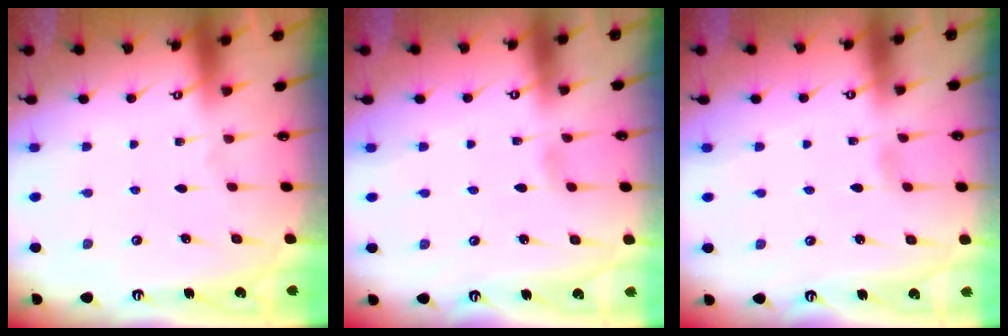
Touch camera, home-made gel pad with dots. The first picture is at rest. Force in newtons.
{"total": 2.1, "press": 2.1, "slide": 0.2}
{"total": 2.1, "press": 2.1, "slide": 0.2}